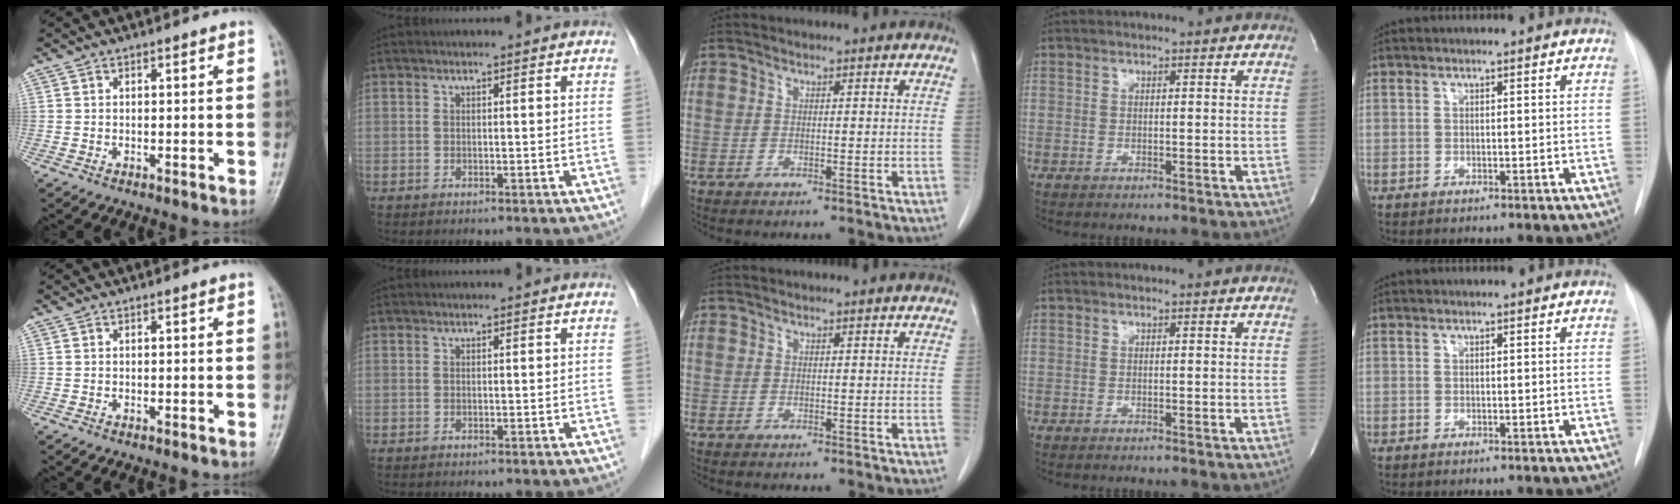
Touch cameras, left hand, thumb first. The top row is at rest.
{}